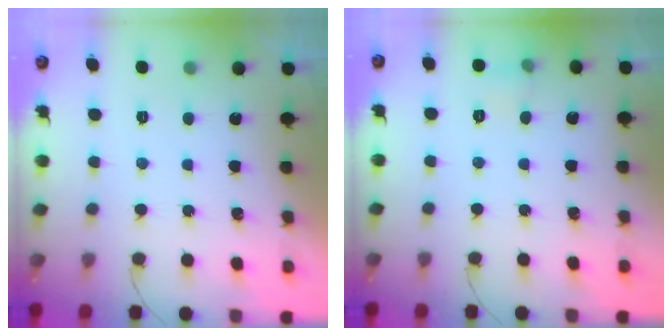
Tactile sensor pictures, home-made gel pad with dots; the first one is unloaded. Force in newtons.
{"total": 4.7, "press": 4.5, "slide": 1.5}